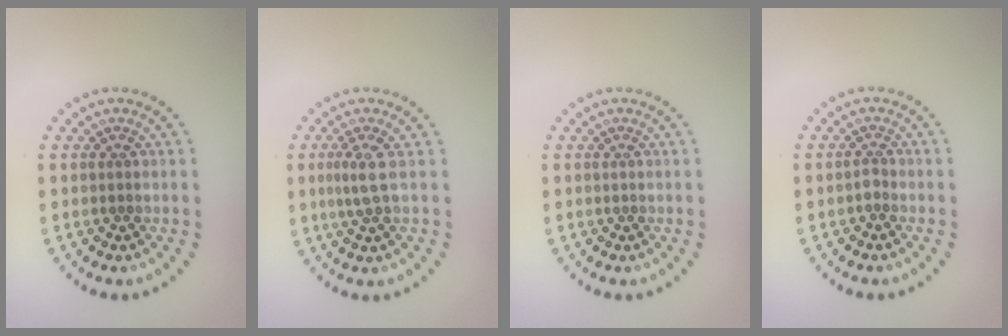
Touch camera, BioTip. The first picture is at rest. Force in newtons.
{"total": 1.9, "press": 1.4, "slide": 1.2}
{"total": 0.0}
{"total": 0.8, "press": 0.5, "slide": 0.6}